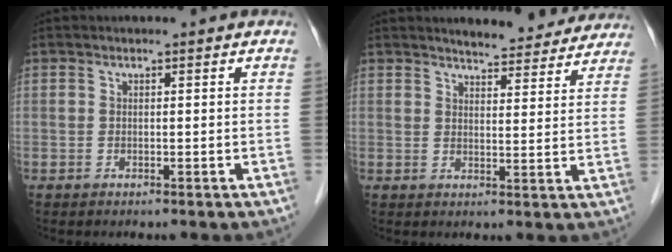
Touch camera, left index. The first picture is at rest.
{"total": 10.4, "force": [9.8, 2.1, 2.8], "torque": [-0.021, -0.011, 0.108]}